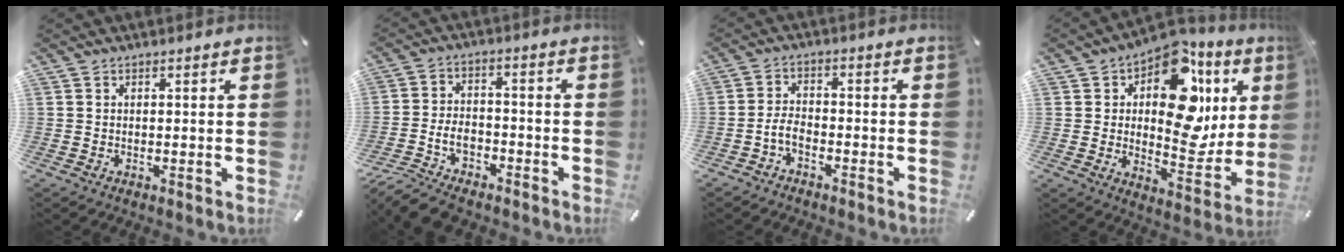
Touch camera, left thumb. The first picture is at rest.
{"total": 9.0, "force": [-6.3, 5.0, 4.0], "torque": [-0.085, 0.030, -0.121]}
{"total": 4.3, "force": [-2.5, 2.5, 2.5], "torque": [-0.065, 0.010, -0.051]}
{"total": 19.2, "force": [7.7, 11.6, 13.2], "torque": [-0.169, -0.061, 0.130]}